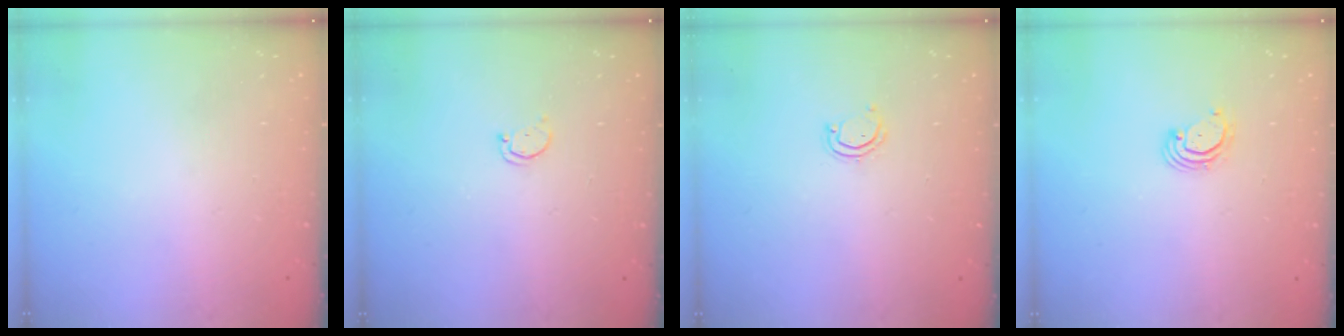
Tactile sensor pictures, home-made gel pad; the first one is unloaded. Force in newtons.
{"total": 1.7, "press": 1.7, "slide": 0.2}
{"total": 3.5, "press": 3.5, "slide": 0.3}
{"total": 3.0, "press": 3.0, "slide": 0.3}